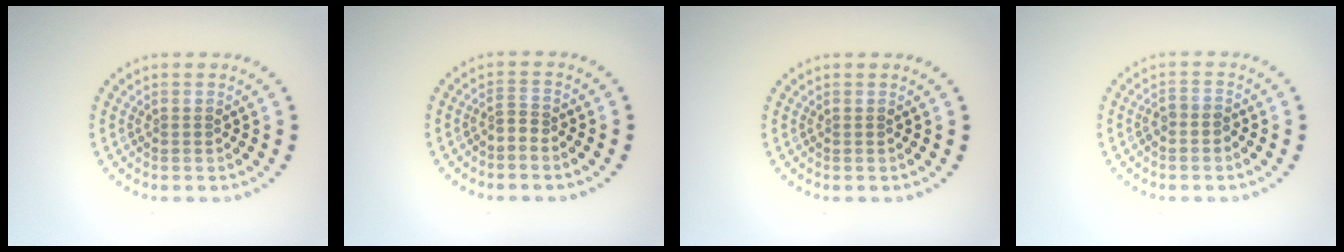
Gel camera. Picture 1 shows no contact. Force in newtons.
{"total": 1.2, "press": 0.6, "slide": 1.0}
{"total": 0.0}
{"total": 1.1, "press": 0.9, "slide": 0.7}